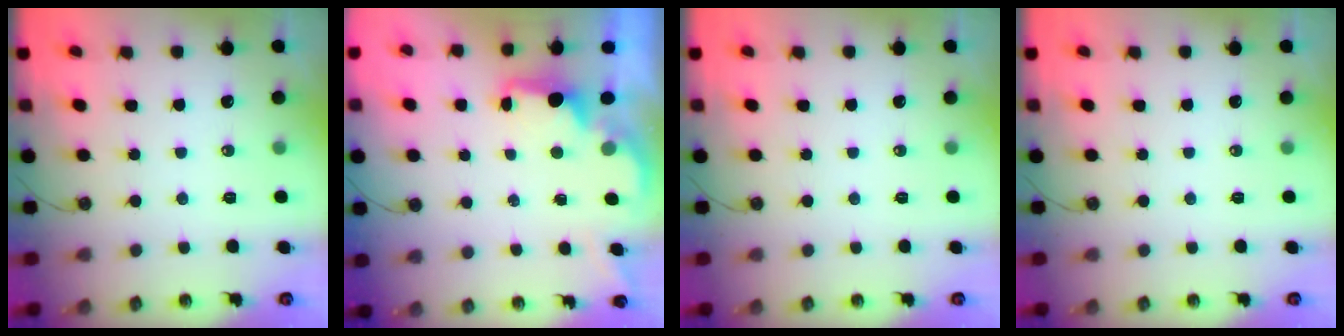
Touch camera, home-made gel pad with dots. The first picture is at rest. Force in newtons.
{"total": 1.9, "press": 1.7, "slide": 0.8}
{"total": 0.0}
{"total": 0.0}